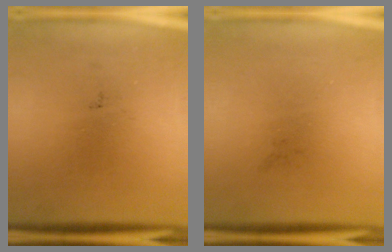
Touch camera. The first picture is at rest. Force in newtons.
{"total": 0.0}